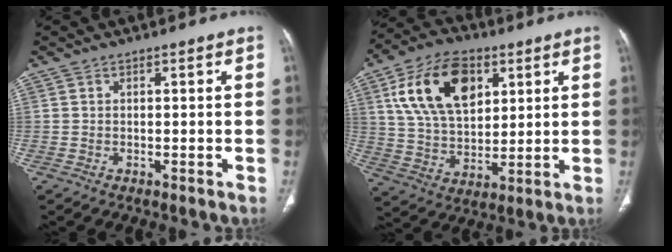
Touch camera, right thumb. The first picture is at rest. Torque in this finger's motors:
{"motor_torque": [-0.88, 0.85, 0.54, 0.19, 0.04]}